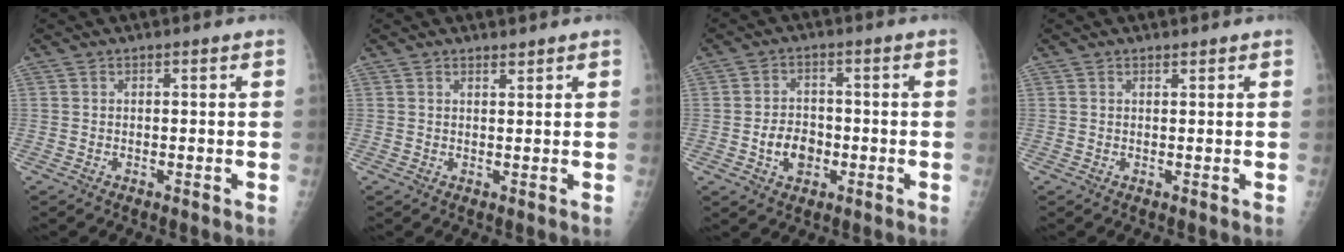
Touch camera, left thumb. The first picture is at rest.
{"total": 1.0, "force": [1.0, 0.2, 0.3], "torque": [-0.002, -0.009, 0.016]}
{"total": 5.8, "force": [-1.5, 4.5, 3.5], "torque": [-0.039, 0.011, -0.026]}
{"total": 0.5, "force": [0.5, 0.1, 0.1], "torque": [-0.005, -0.004, 0.009]}